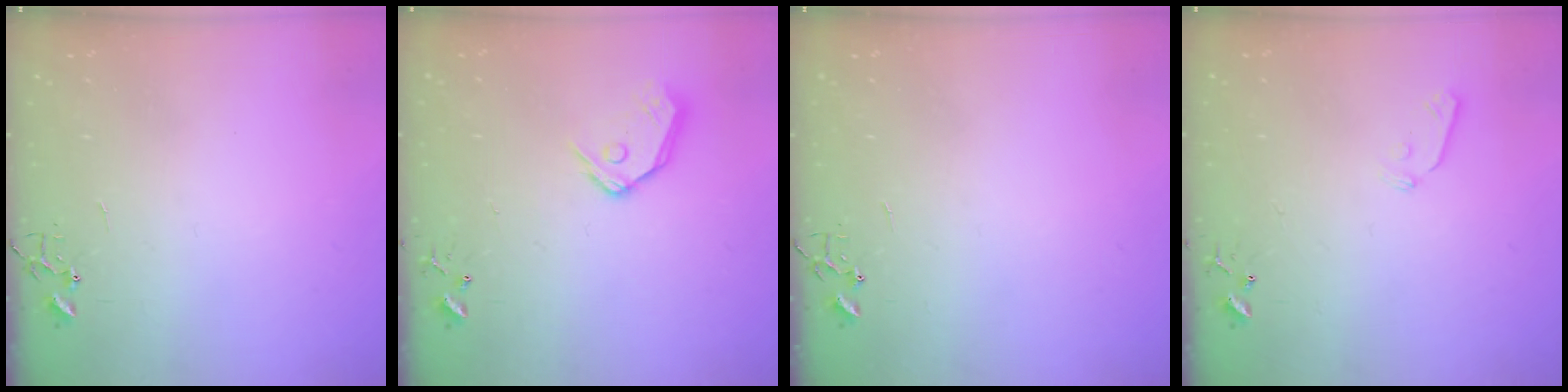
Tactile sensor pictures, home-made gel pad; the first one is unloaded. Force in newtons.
{"total": 10.3, "press": 10.2, "slide": 1.4}
{"total": 0.0}
{"total": 5.4, "press": 5.4, "slide": 0.8}